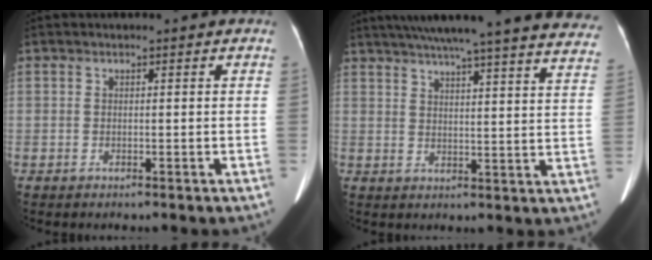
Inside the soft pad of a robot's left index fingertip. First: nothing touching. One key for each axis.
{"total": 32.6, "fx": 29.2, "fy": 2.2, "fz": 14.2, "tx": -0.193, "ty": -0.058, "tz": 0.348}